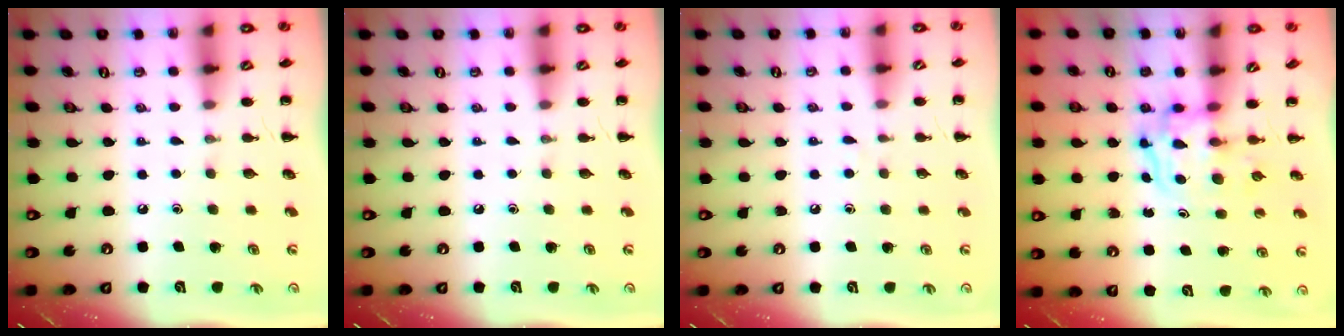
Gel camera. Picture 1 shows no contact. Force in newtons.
{"total": 0.0}
{"total": 2.9, "press": 2.7, "slide": 1.0}
{"total": 3.3, "press": 3.3, "slide": 0.3}